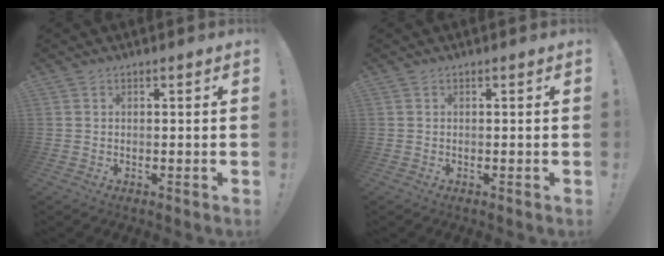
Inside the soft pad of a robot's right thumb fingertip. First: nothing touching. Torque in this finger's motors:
{"motor_torque": [-0.03, -0.03, 0.18, 0.08, 0.00]}